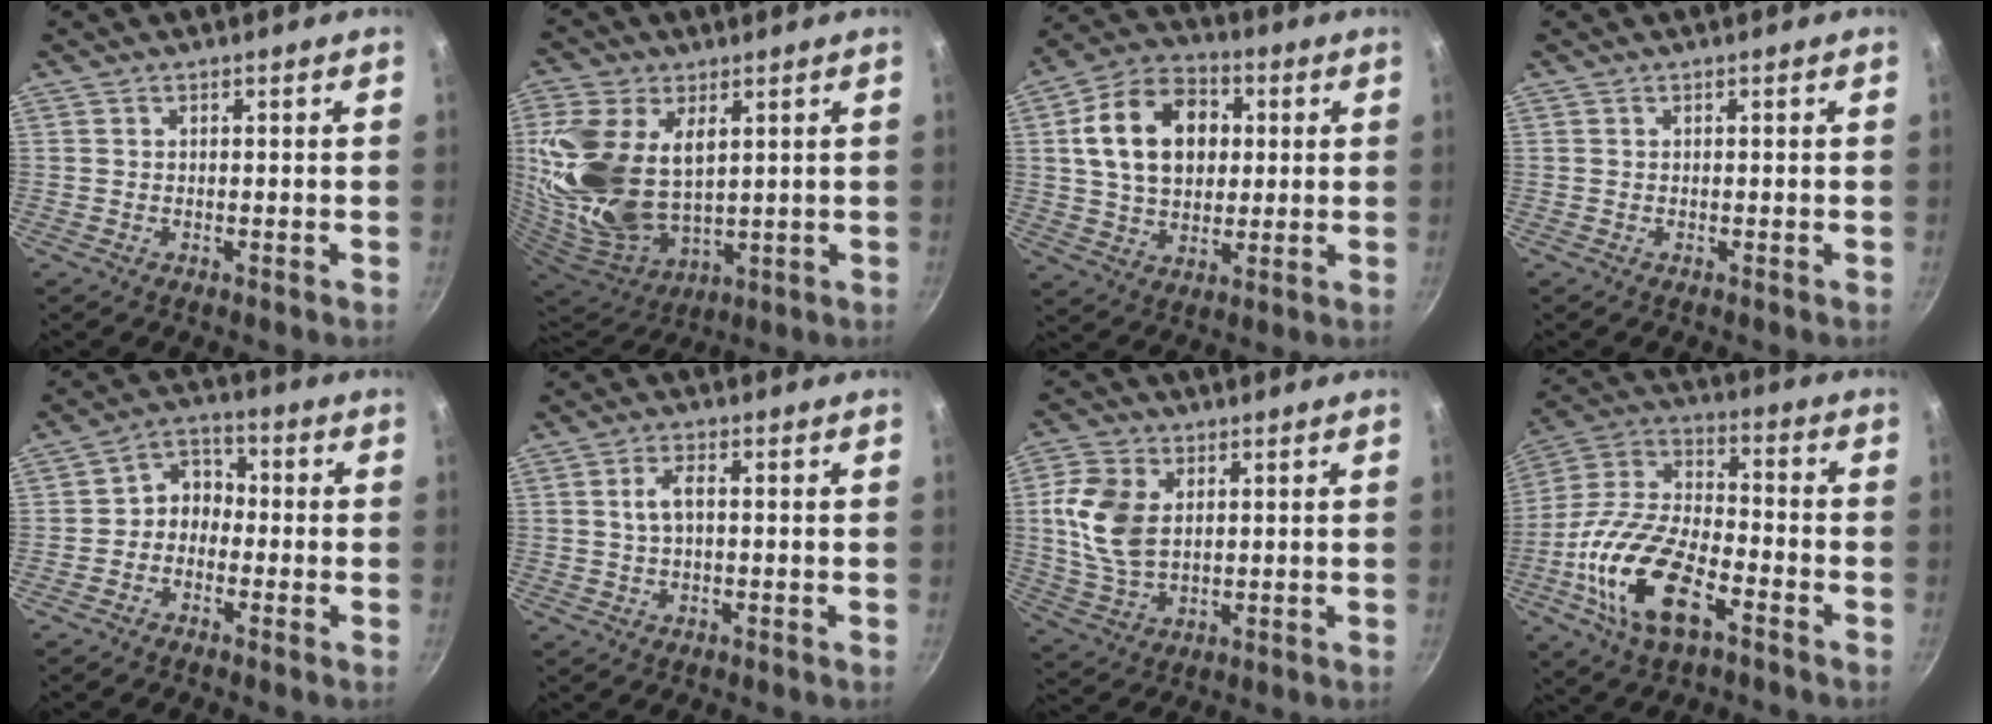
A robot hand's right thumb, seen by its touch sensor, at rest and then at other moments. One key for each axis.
{"total": 20.3, "fx": 4.7, "fy": 12.3, "fz": 15.5, "tx": -0.317, "ty": -0.033, "tz": 0.106}
{"total": 16.9, "fx": 3.2, "fy": 12.1, "fz": 11.4, "tx": -0.165, "ty": 0.015, "tz": 0.046}
{"total": 0.0}
{"total": 5.6, "fx": -1.4, "fy": 4.5, "fz": 2.9, "tx": -0.018, "ty": 0.032, "tz": -0.041}
{"total": 3.9, "fx": 0.3, "fy": 1.9, "fz": 3.4, "tx": -0.068, "ty": 0.012, "tz": 0.006}
{"total": 11.7, "fx": 2.2, "fy": 7.8, "fz": 8.5, "tx": -0.157, "ty": -0.011, "tz": 0.043}
{"total": 20.1, "fx": -8.2, "fy": 9.5, "fz": 15.7, "tx": -0.292, "ty": 0.036, "tz": -0.169}